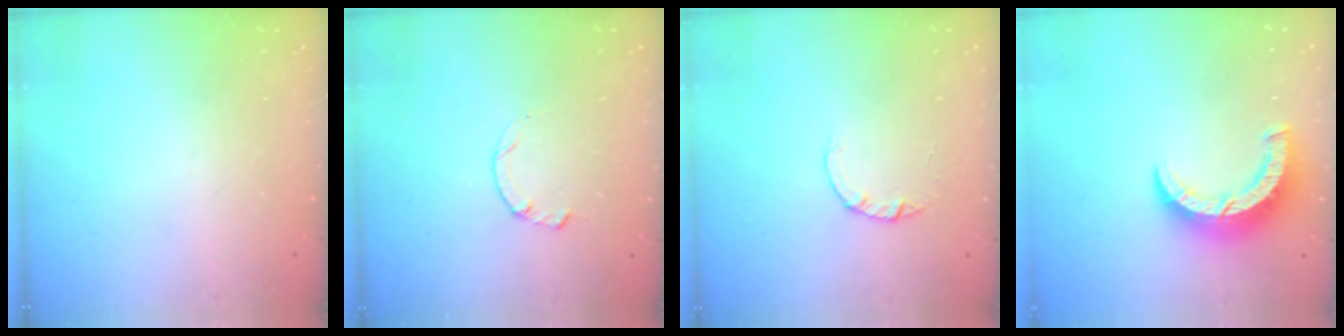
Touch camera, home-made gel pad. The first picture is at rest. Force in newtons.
{"total": 0.5, "press": 0.4, "slide": 0.3}
{"total": 1.4, "press": 1.4, "slide": 0.2}
{"total": 8.0, "press": 7.9, "slide": 0.9}